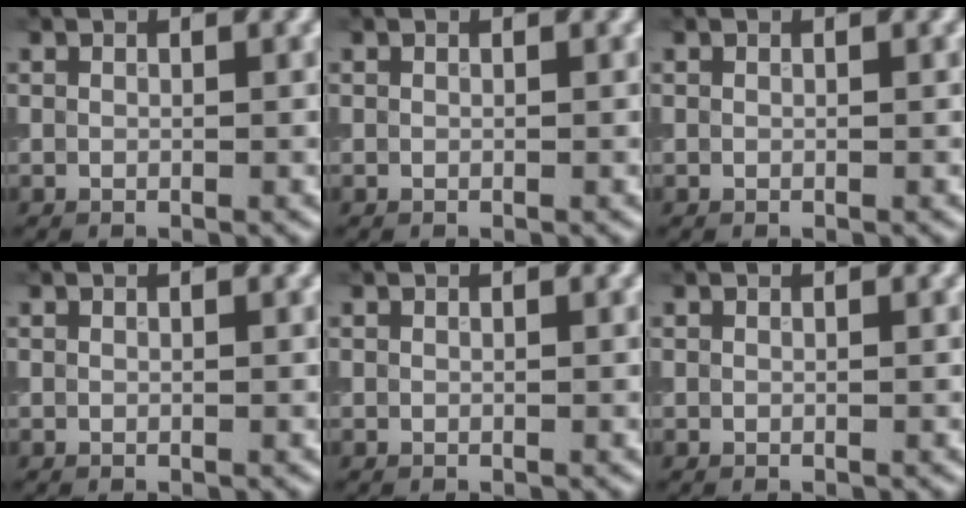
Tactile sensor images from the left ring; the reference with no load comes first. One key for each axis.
{"total": 0.0}
{"total": 0.0}
{"total": 0.0}
{"total": 0.0}
{"total": 0.0}